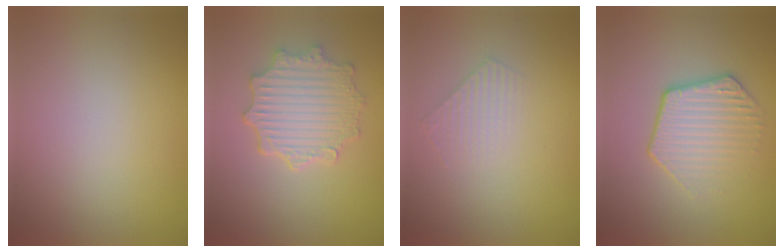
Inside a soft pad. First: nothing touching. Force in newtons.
{"total": 4.9, "press": 3.9, "slide": 3.0}
{"total": 1.5, "press": 1.5, "slide": 0.3}
{"total": 3.5, "press": 3.1, "slide": 1.6}